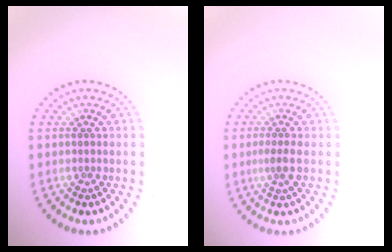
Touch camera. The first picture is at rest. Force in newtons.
{"total": 1.5, "press": 1.2, "slide": 0.9}